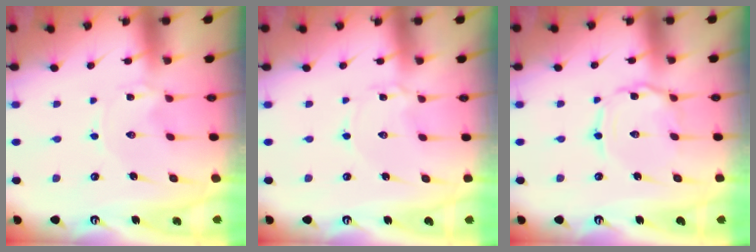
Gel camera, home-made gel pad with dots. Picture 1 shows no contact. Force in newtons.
{"total": 1.4, "press": 1.4, "slide": 0.1}
{"total": 2.0, "press": 2.0, "slide": 0.2}